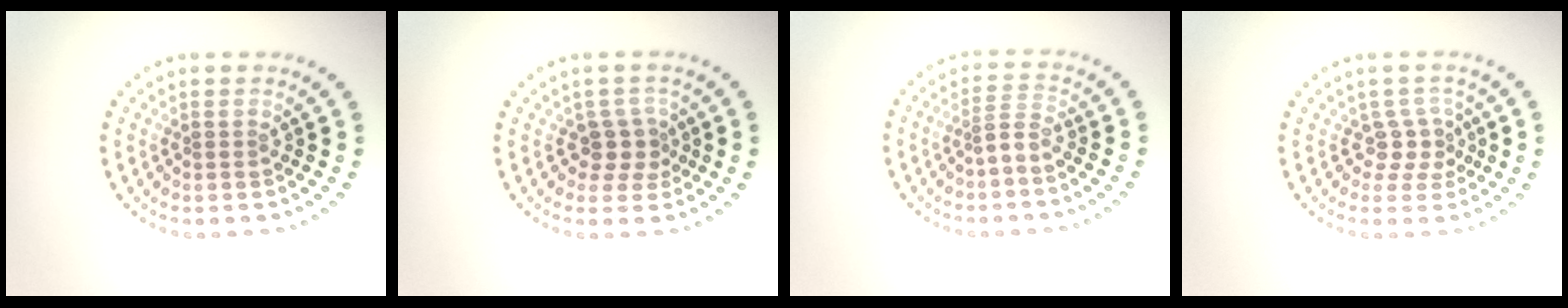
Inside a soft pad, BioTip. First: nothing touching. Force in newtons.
{"total": 2.3, "press": 1.9, "slide": 1.3}
{"total": 1.8, "press": 1.1, "slide": 1.4}
{"total": 2.2, "press": 1.6, "slide": 1.5}